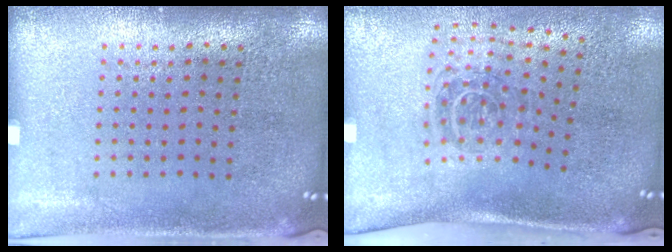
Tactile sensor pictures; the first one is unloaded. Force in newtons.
{"total": 1.9, "press": 1.2, "slide": 1.5}